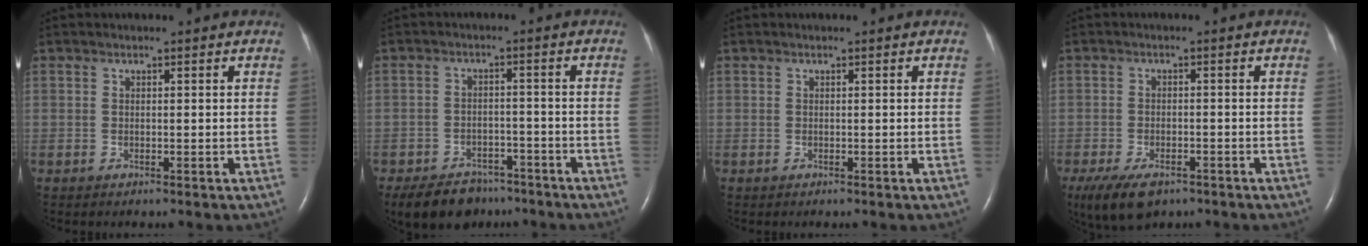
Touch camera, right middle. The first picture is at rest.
{"total": 9.8, "force": [-7.8, 5.2, 2.9], "torque": [-0.050, -0.002, -0.116]}
{"total": 0.0}
{"total": 7.1, "force": [-4.8, 3.2, 4.2], "torque": [-0.083, -0.010, -0.078]}